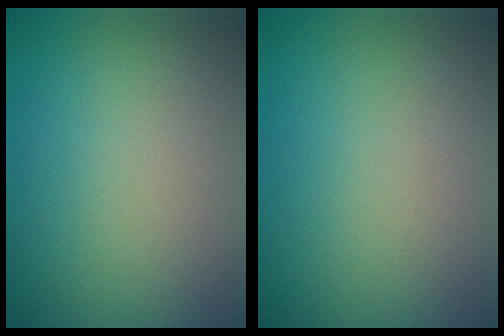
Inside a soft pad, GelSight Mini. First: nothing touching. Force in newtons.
{"total": 0.0}